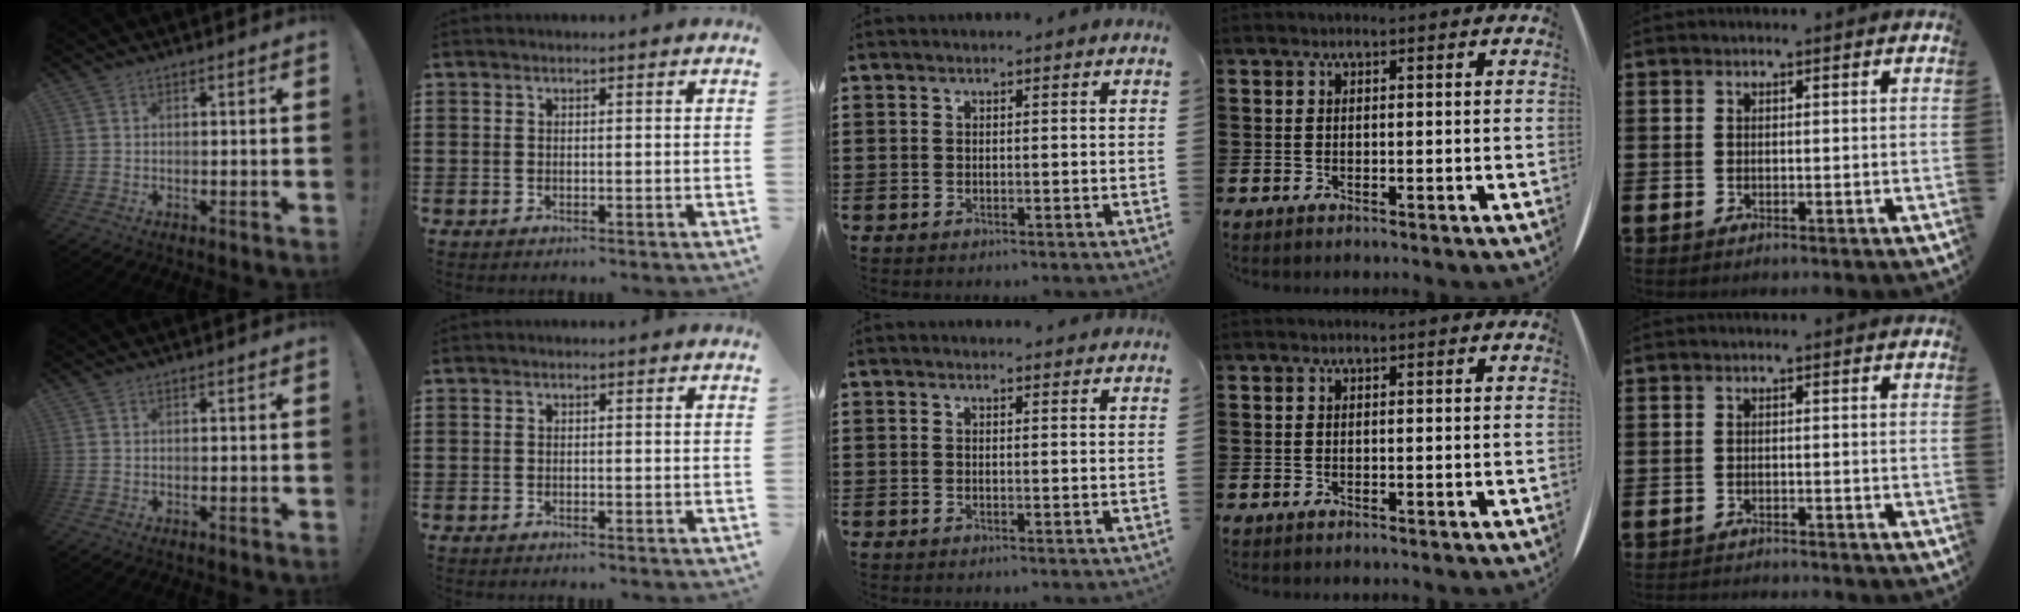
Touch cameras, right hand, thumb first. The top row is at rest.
{"middle": {"total": 1.0, "force": [1.0, -0.1, 0.1], "torque": [0.005, -0.005, 0.017]}, "little": {"total": 1.2, "force": [-1.1, -0.1, -0.1], "torque": [-0.001, 0.001, -0.024]}}